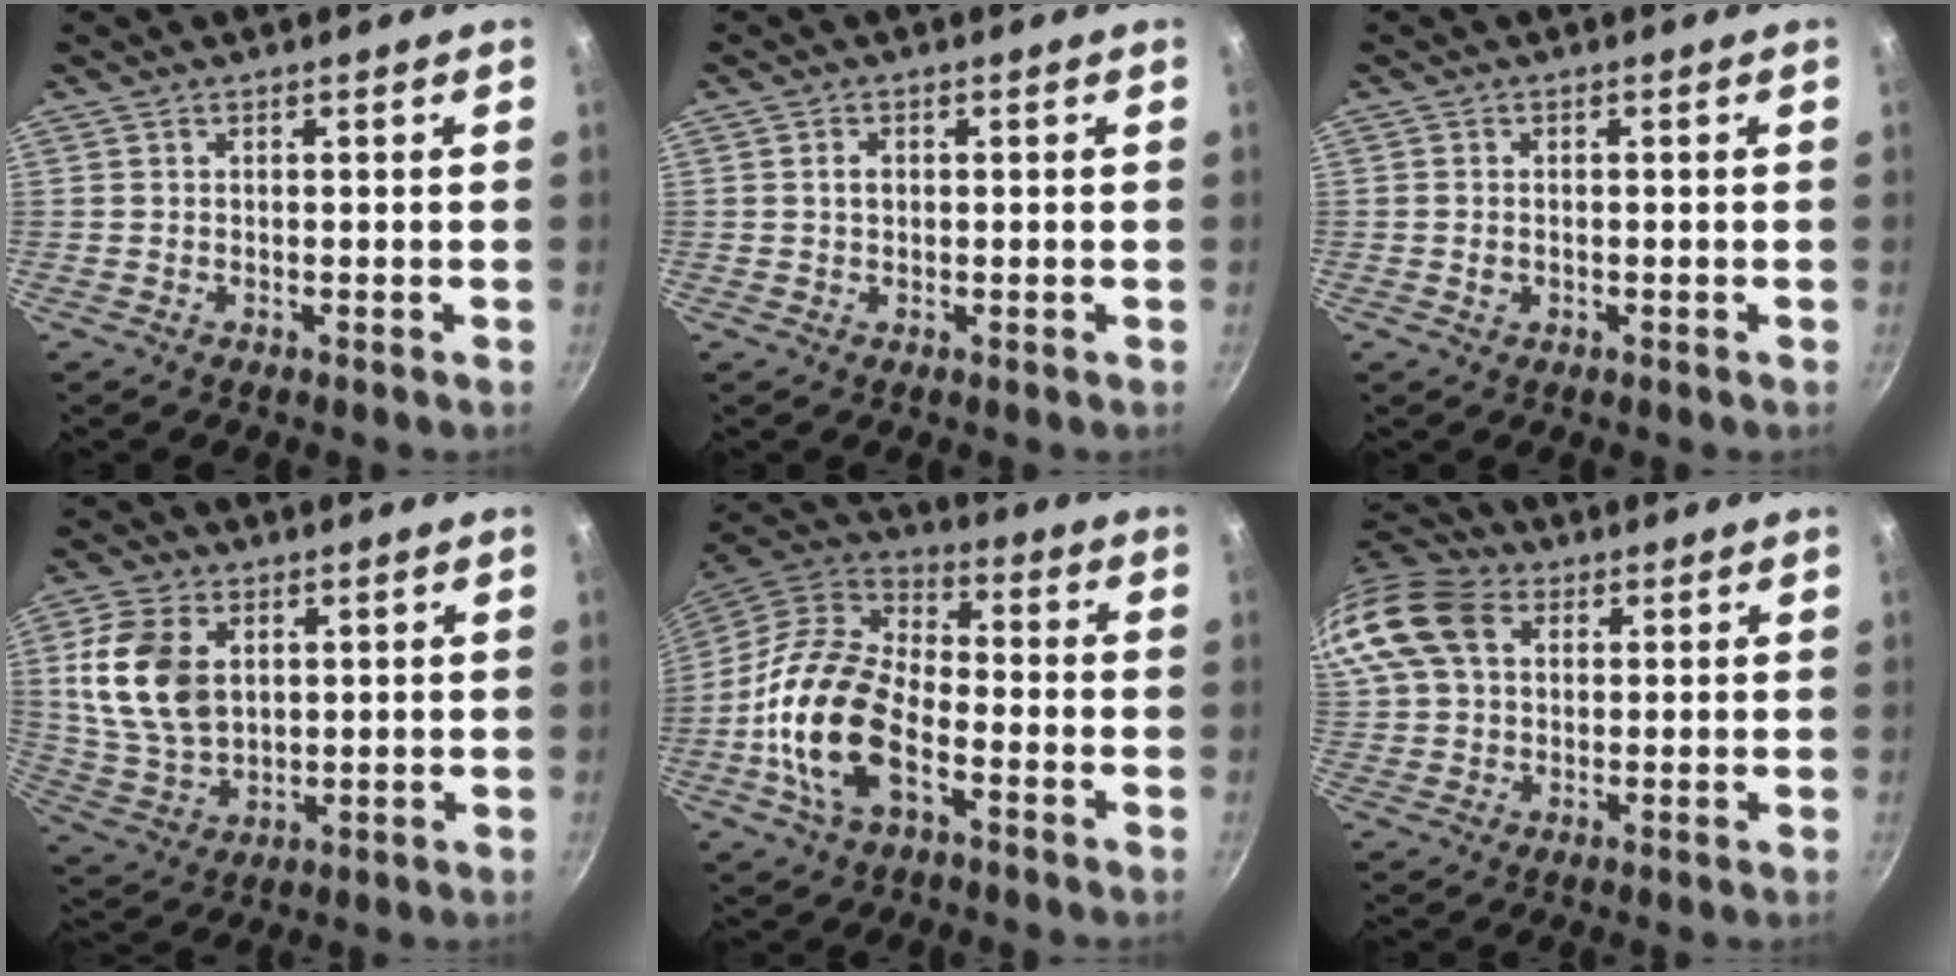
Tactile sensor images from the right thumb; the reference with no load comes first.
{"total": 1.7, "force": [0.2, 1.3, 1.1], "torque": [-0.016, 0.006, 0.005]}
{"total": 1.4, "force": [-0.3, 1.1, 0.8], "torque": [-0.015, 0.002, -0.006]}
{"total": 13.9, "force": [3.3, 9.5, 9.6], "torque": [-0.169, -0.011, 0.074]}
{"total": 18.4, "force": [-5.5, 10.1, 14.3], "torque": [-0.255, 0.033, -0.120]}
{"total": 16.4, "force": [5.0, 12.1, 9.9], "torque": [-0.214, 0.026, 0.078]}